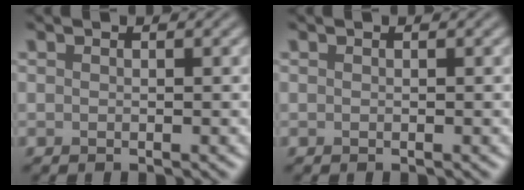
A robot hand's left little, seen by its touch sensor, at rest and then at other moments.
{"total": 0.0}